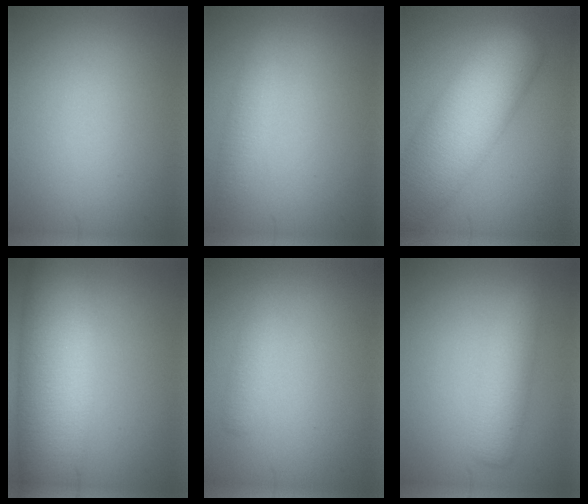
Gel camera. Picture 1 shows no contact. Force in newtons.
{"total": 2.0, "press": 2.0, "slide": 0.1}
{"total": 10.9, "press": 10.9, "slide": 0.8}
{"total": 11.8, "press": 11.8, "slide": 1.1}
{"total": 1.3, "press": 1.3, "slide": 0.0}
{"total": 3.2, "press": 3.2, "slide": 0.1}